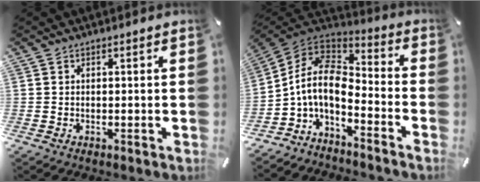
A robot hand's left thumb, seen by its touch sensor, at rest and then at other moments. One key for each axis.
{"total": 9.3, "fx": -3.0, "fy": 5.3, "fz": 7.1, "tx": -0.159, "ty": -0.010, "tz": -0.061}